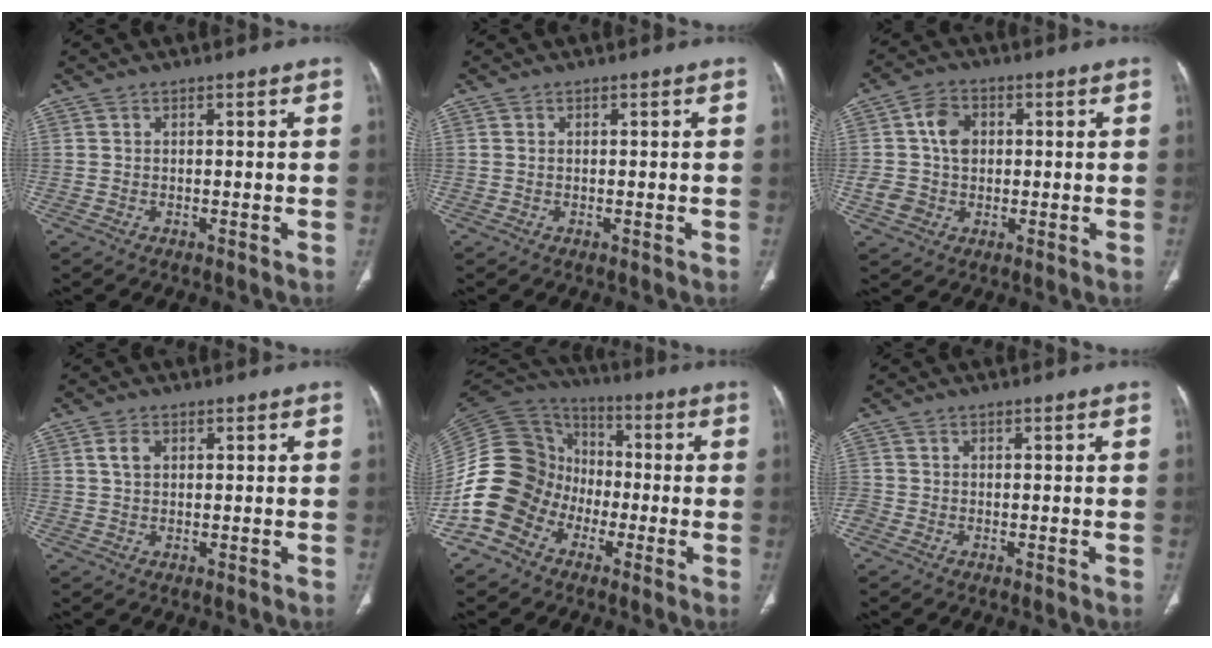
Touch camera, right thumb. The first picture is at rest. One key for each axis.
{"total": 0.0}
{"total": 7.9, "fx": 1.0, "fy": 6.2, "fz": 4.7, "tx": -0.063, "ty": 0.010, "tz": 0.018}
{"total": 2.4, "fx": 0.8, "fy": 1.6, "fz": 1.7, "tx": -0.028, "ty": 0.004, "tz": 0.016}
{"total": 17.5, "fx": -6.5, "fy": 14.4, "fz": 7.4, "tx": -0.133, "ty": 0.069, "tz": -0.128}
{"total": 1.5, "fx": -0.8, "fy": 1.1, "fz": 0.7, "tx": -0.020, "ty": -0.001, "tz": -0.022}